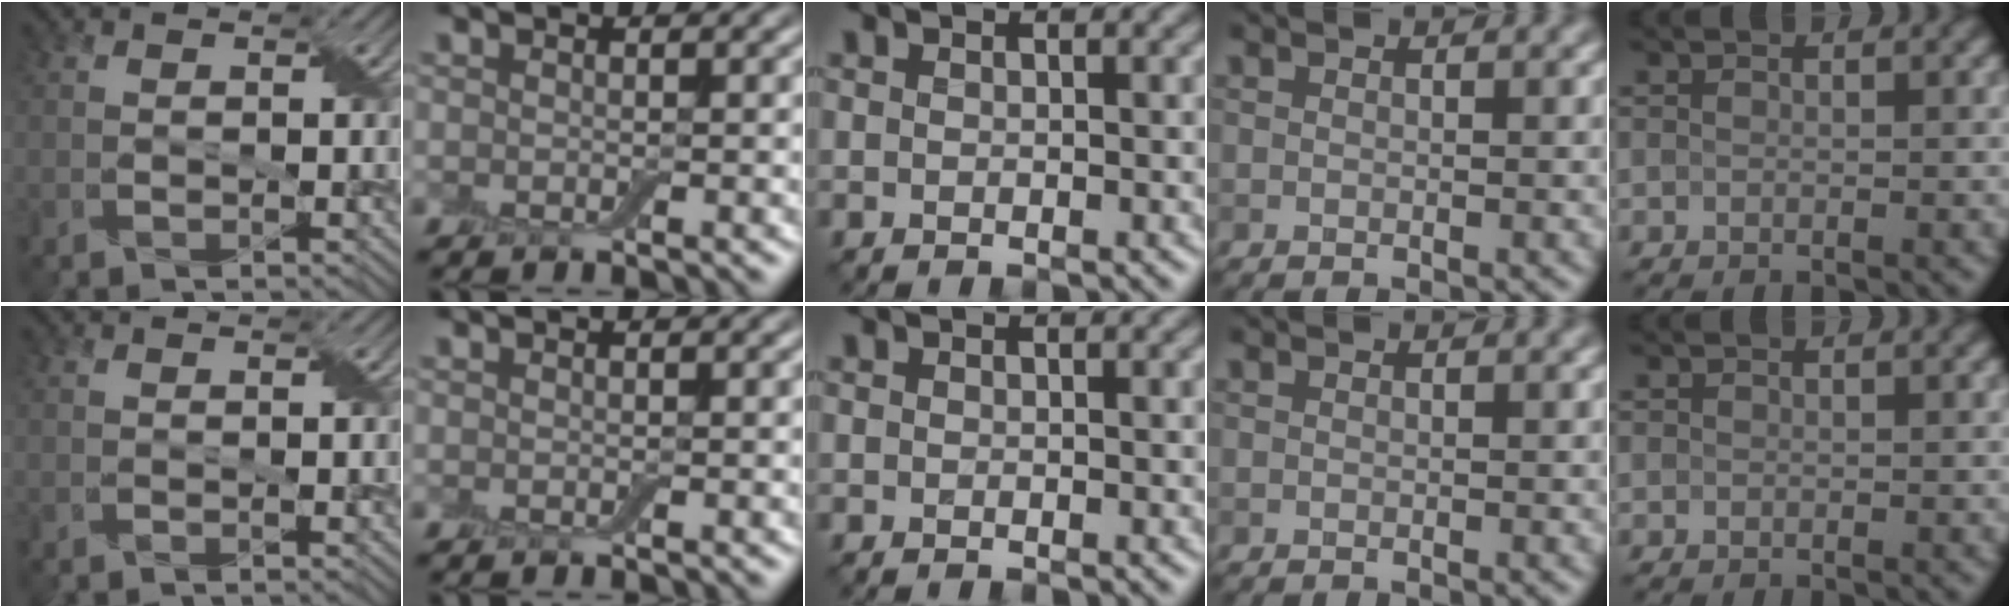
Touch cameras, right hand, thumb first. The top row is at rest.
{}